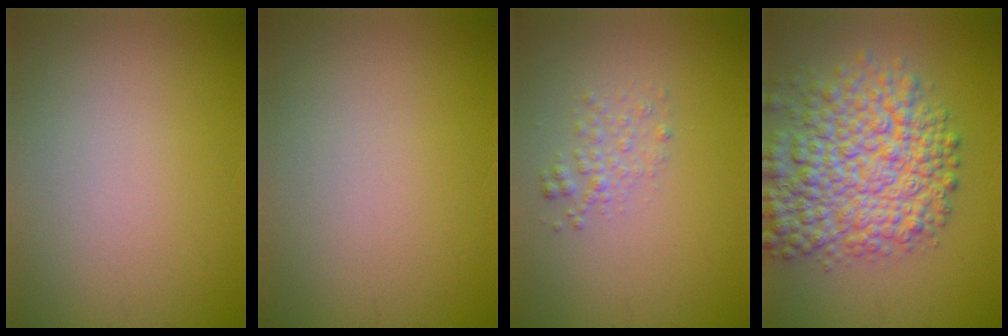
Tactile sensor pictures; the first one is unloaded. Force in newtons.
{"total": 0.0}
{"total": 1.5, "press": 1.5, "slide": 0.0}
{"total": 9.8, "press": 9.8, "slide": 0.4}